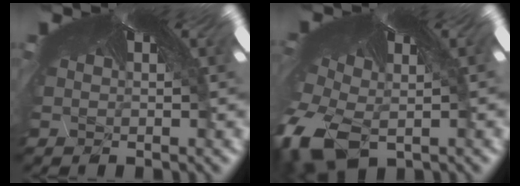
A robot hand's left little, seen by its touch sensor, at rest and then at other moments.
{"total": 7.4, "force": [-6.7, 2.7, 1.7], "torque": [-0.111, -0.089, -0.088]}